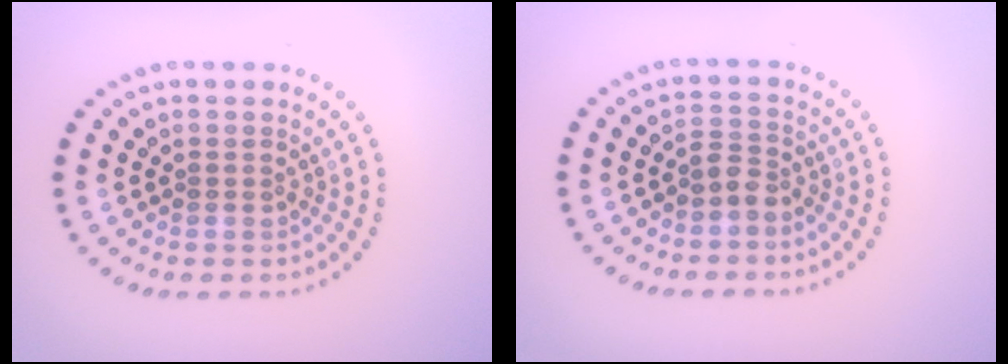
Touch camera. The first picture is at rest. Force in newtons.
{"total": 1.8, "press": 1.3, "slide": 1.2}